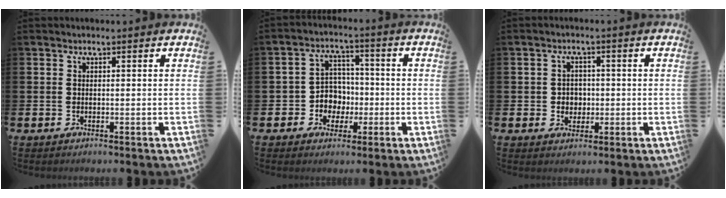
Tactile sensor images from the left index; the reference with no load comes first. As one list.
[{"total": 5.4, "force": [-0.8, 5.1, 1.5], "torque": [-0.042, 0.007, -0.019]}, {"total": 2.7, "force": [0.0, 2.6, 0.8], "torque": [-0.005, 0.002, -0.009]}]